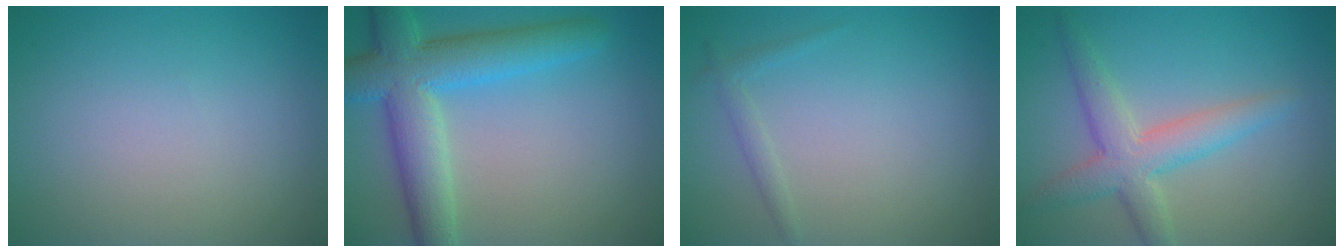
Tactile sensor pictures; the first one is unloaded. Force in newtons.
{"total": 7.5, "press": 7.5, "slide": 0.4}
{"total": 1.0, "press": 1.0, "slide": 0.0}
{"total": 4.3, "press": 4.3, "slide": 0.1}